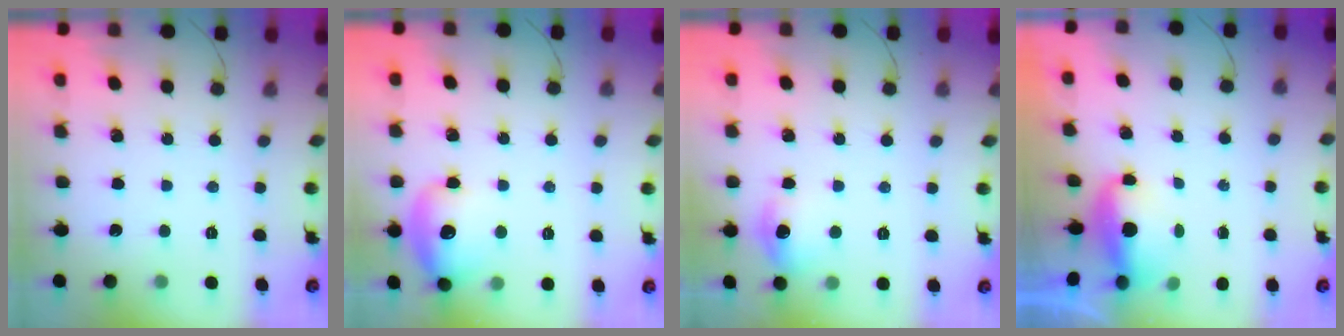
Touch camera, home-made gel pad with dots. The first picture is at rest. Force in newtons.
{"total": 13.4, "press": 12.5, "slide": 5.0}
{"total": 8.3, "press": 8.0, "slide": 2.0}
{"total": 4.5, "press": 4.4, "slide": 0.6}